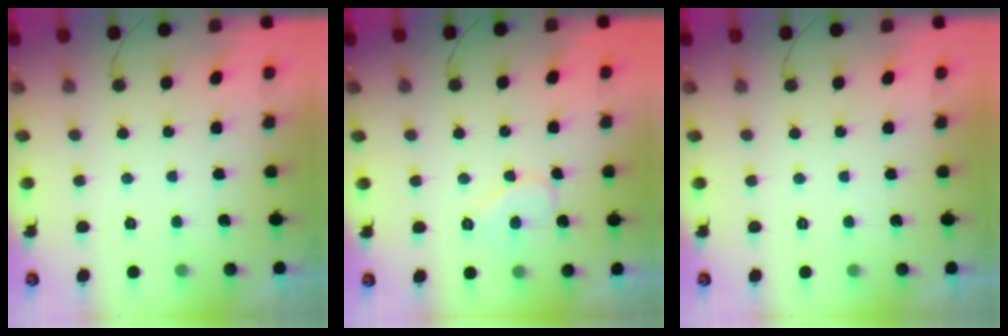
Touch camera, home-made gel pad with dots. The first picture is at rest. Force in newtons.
{"total": 8.1, "press": 8.1, "slide": 0.2}
{"total": 2.0, "press": 2.0, "slide": 0.1}